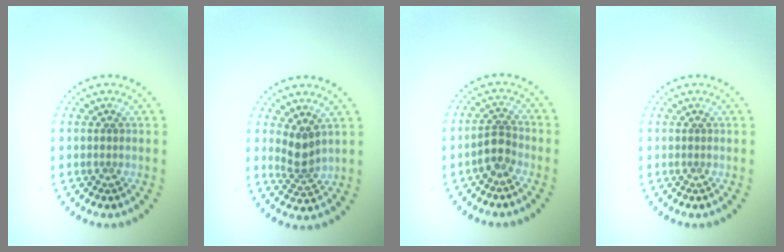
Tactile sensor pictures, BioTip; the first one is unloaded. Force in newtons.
{"total": 2.5, "press": 1.9, "slide": 1.5}
{"total": 2.1, "press": 1.8, "slide": 1.0}
{"total": 0.0}